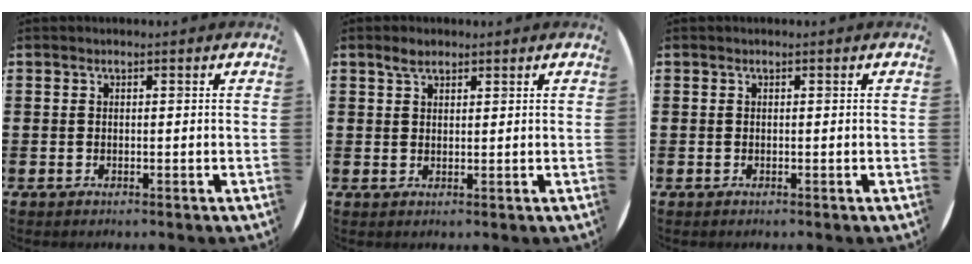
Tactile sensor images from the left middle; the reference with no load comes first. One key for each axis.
{"total": 2.2, "fx": 1.8, "fy": 0.9, "fz": 1.0, "tx": -0.014, "ty": 0.003, "tz": 0.031}
{"total": 0.0}